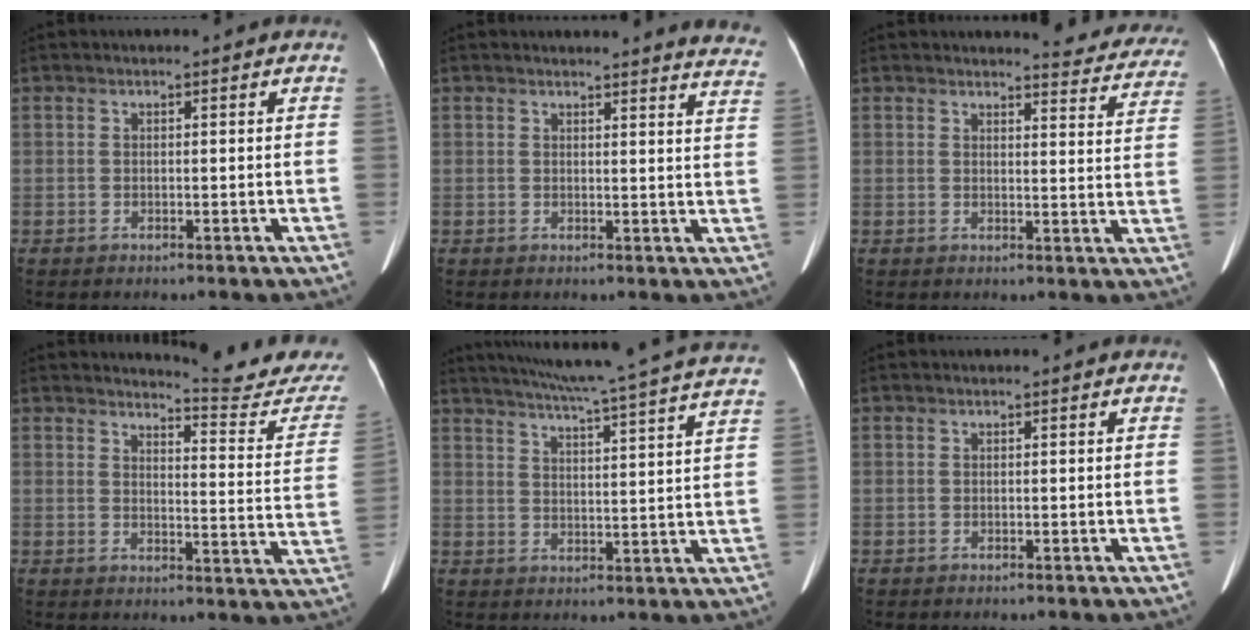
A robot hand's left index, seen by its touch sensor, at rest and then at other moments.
{"total": 10.1, "force": [10.0, 0.6, 1.3], "torque": [0.015, -0.070, 0.073]}
{"total": 10.1, "force": [9.8, 1.8, 1.6], "torque": [0.008, -0.042, 0.084]}
{"total": 13.7, "force": [13.6, -0.8, 1.6], "torque": [-0.013, -0.113, 0.143]}
{"total": 23.9, "force": [21.4, -0.9, 10.7], "torque": [-0.179, -0.025, 0.269]}
{"total": 0.0}